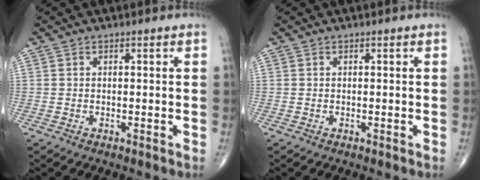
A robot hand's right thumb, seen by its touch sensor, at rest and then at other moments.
{"total": 0.0}